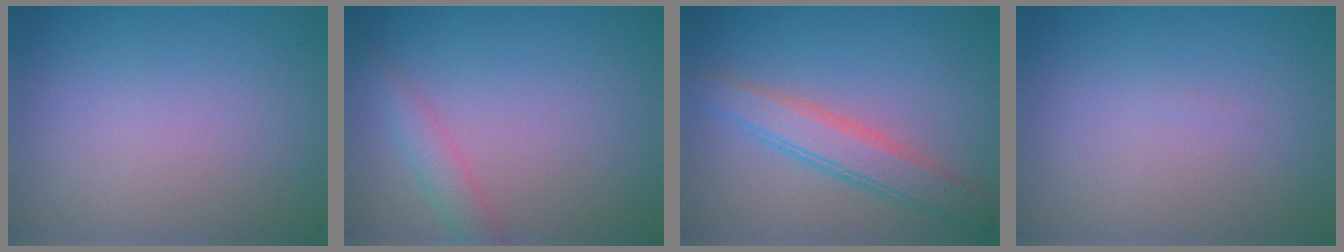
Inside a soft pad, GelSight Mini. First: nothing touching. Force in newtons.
{"total": 2.1, "press": 2.1, "slide": 0.1}
{"total": 3.8, "press": 3.8, "slide": 0.1}
{"total": 0.0}